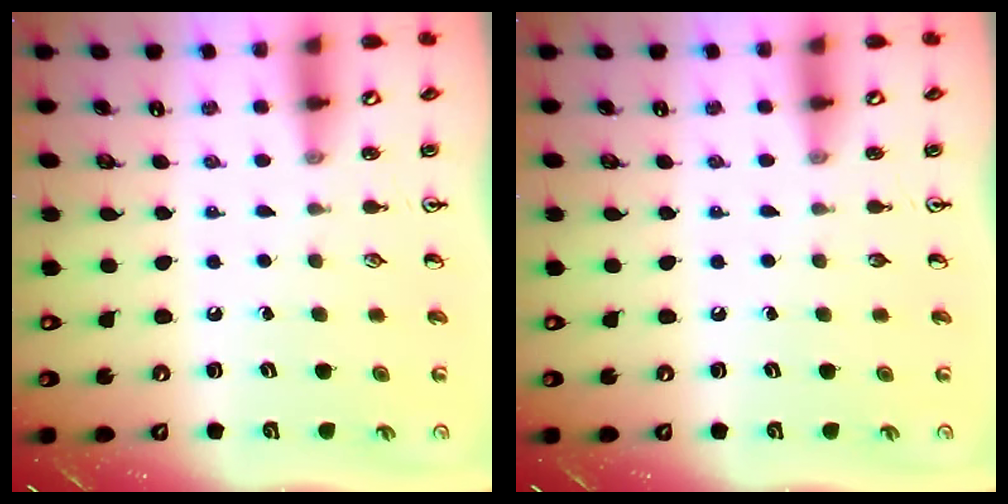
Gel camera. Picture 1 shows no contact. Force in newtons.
{"total": 0.0}